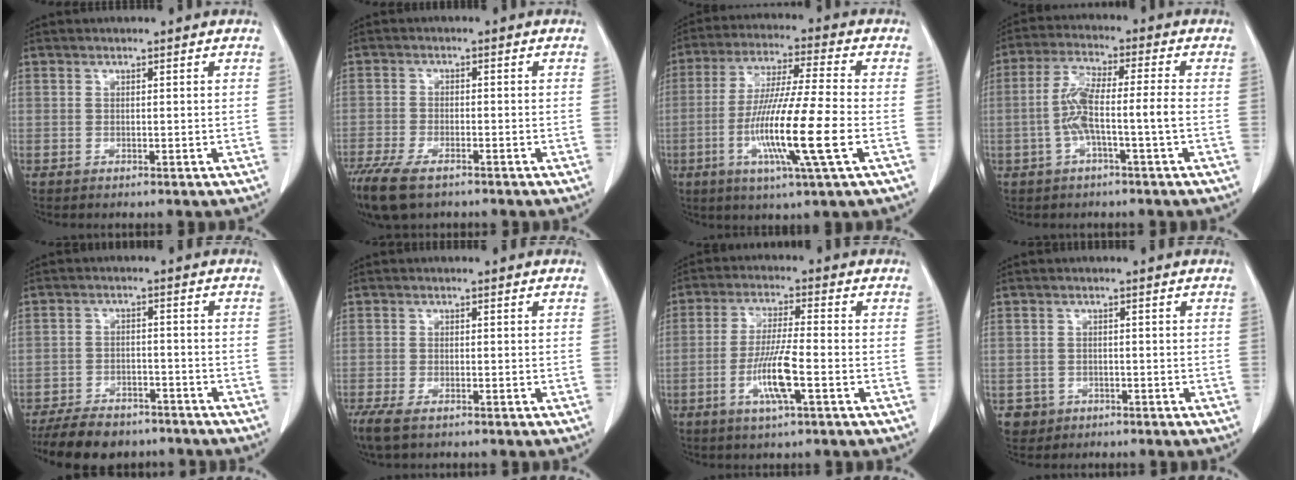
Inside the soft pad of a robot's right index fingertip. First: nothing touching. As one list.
[{"total": 10.4, "force": [-7.5, 3.6, 6.2], "torque": [-0.118, -0.020, -0.124]}, {"total": 14.7, "force": [-3.8, -0.5, 14.1], "torque": [-0.279, -0.018, -0.075]}, {"total": 7.4, "force": [-1.6, 0.3, 7.2], "torque": [-0.150, 0.021, -0.031]}, {"total": 12.6, "force": [-10.7, 4.5, 4.8], "torque": [-0.078, -0.002, -0.158]}, {"total": 6.0, "force": [-4.3, 1.9, 3.7], "torque": [-0.070, -0.016, -0.071]}, {"total": 8.0, "force": [-2.7, 0.4, 7.5], "torque": [-0.148, -0.007, -0.051]}, {"total": 3.0, "force": [-1.4, 2.6, 0.0], "torque": [0.004, 0.011, -0.021]}]